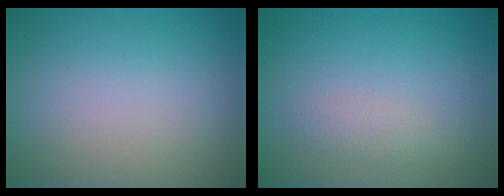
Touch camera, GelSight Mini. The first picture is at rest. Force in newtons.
{"total": 1.1, "press": 1.1, "slide": 0.0}